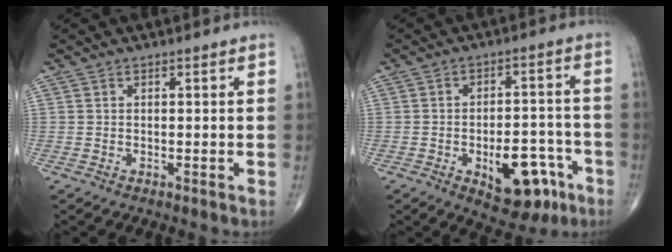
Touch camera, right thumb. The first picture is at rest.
{"total": 12.7, "force": [-5.5, 6.6, 9.4], "torque": [-0.099, 0.036, -0.066]}